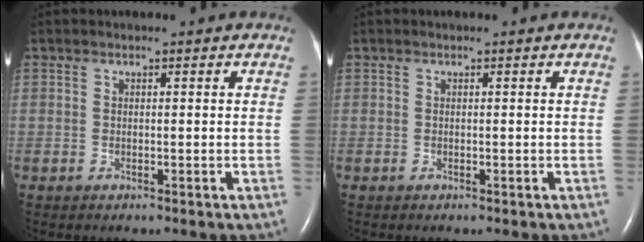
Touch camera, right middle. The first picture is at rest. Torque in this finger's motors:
{"motor_torque": [0.04, -0.01, 0.00, 0.00]}